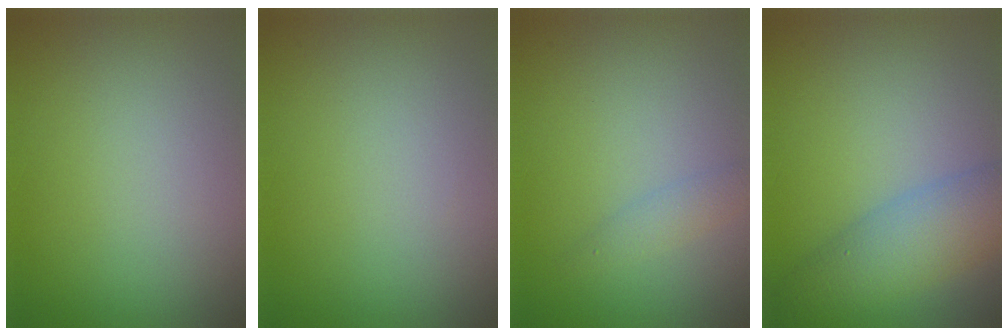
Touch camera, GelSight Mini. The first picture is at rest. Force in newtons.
{"total": 0.0}
{"total": 1.4, "press": 1.4, "slide": 0.1}
{"total": 5.5, "press": 5.5, "slide": 0.3}